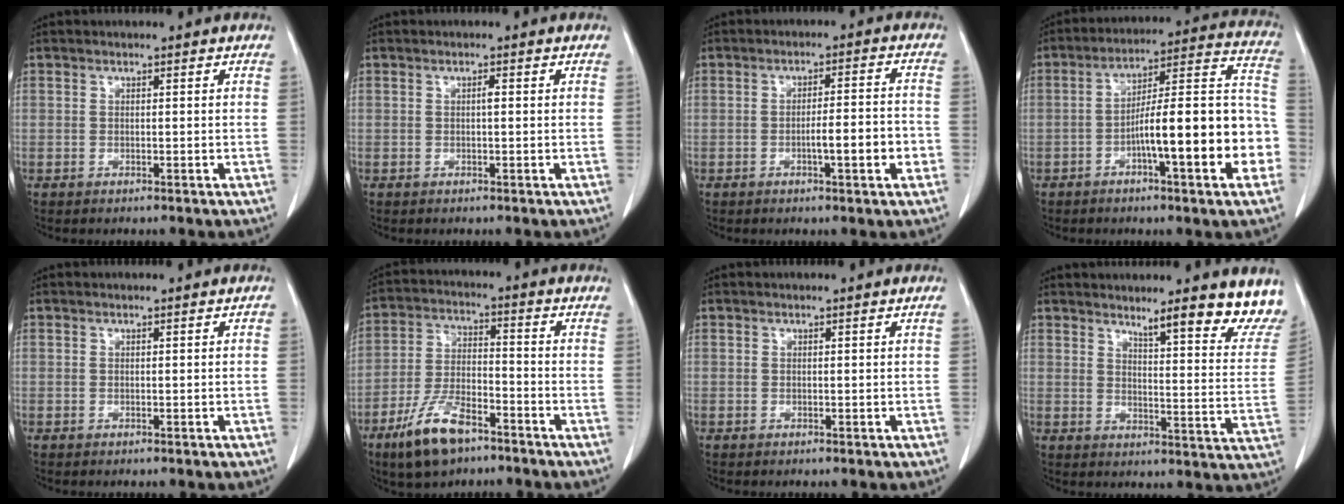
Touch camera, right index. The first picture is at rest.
{"total": 0.7, "force": [0.0, 0.1, 0.7], "torque": [-0.013, 0.001, 0.000]}
{"total": 6.0, "force": [-2.0, 0.7, 5.6], "torque": [-0.085, 0.009, -0.026]}
{"total": 18.3, "force": [-5.4, 2.5, 17.3], "torque": [-0.209, 0.034, -0.075]}
{"total": 0.0}
{"total": 10.6, "force": [-7.0, 3.9, 6.9], "torque": [-0.147, -0.008, -0.131]}
{"total": 0.0}
{"total": 12.5, "force": [11.1, 0.5, 5.6], "torque": [-0.049, -0.048, 0.123]}